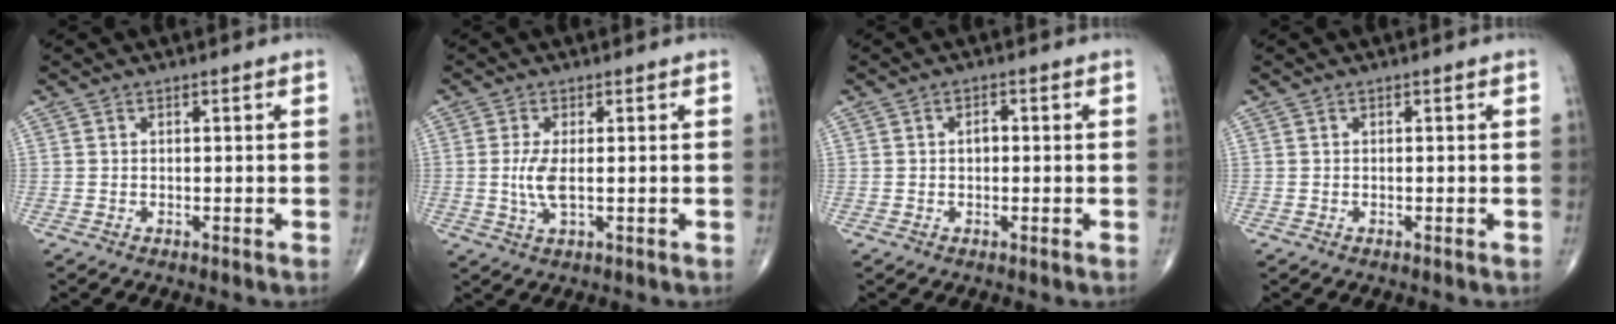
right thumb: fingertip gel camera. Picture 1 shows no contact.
{"total": 4.2, "force": [-0.1, 1.3, 3.9], "torque": [-0.095, -0.008, -0.001]}
{"total": 1.6, "force": [0.0, 1.1, 1.2], "torque": [-0.011, 0.006, -0.004]}
{"total": 0.0}